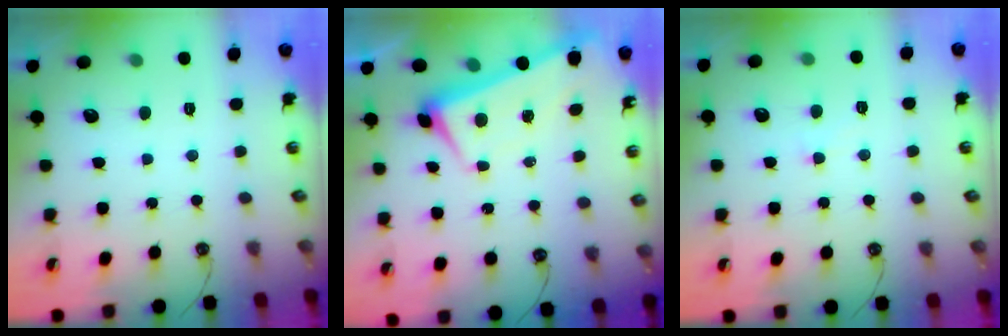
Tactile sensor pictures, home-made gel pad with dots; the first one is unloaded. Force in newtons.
{"total": 1.8, "press": 0.8, "slide": 1.6}
{"total": 0.7, "press": 0.5, "slide": 0.5}